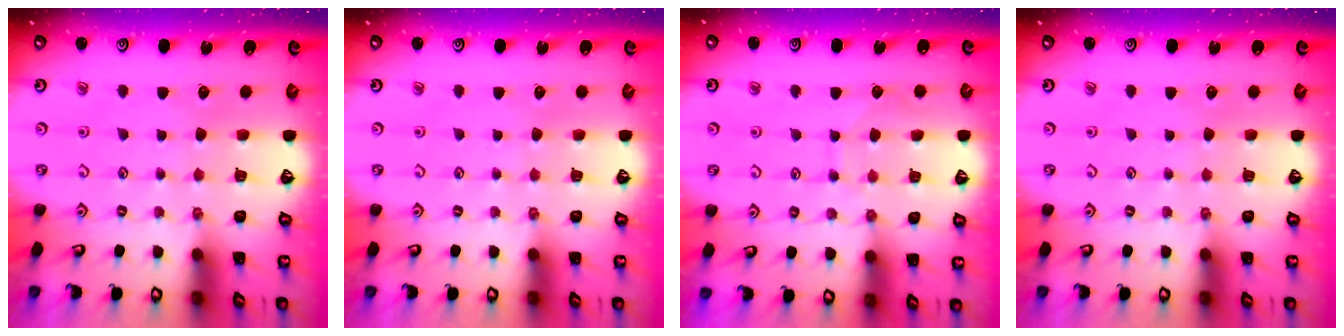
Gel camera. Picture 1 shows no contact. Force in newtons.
{"total": 0.0}
{"total": 6.3, "press": 6.3, "slide": 0.5}
{"total": 0.0}